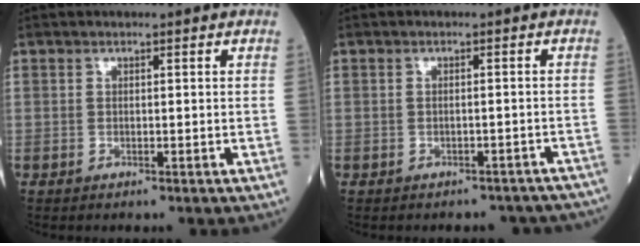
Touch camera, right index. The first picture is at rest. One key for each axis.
{"total": 8.1, "fx": -7.1, "fy": 3.6, "fz": 1.3, "tx": -0.006, "ty": 0.016, "tz": -0.068}